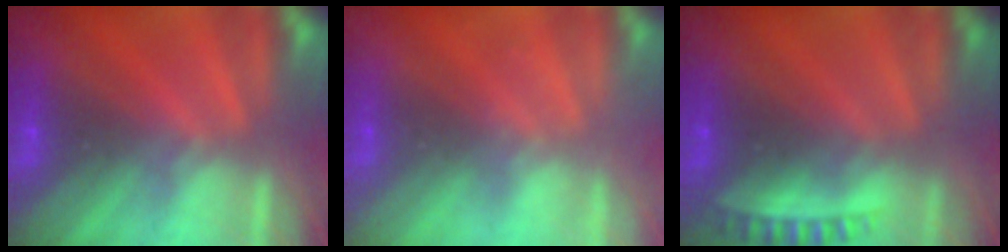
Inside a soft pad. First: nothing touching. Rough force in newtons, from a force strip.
{"total": 2.3}
{"total": 2.9}